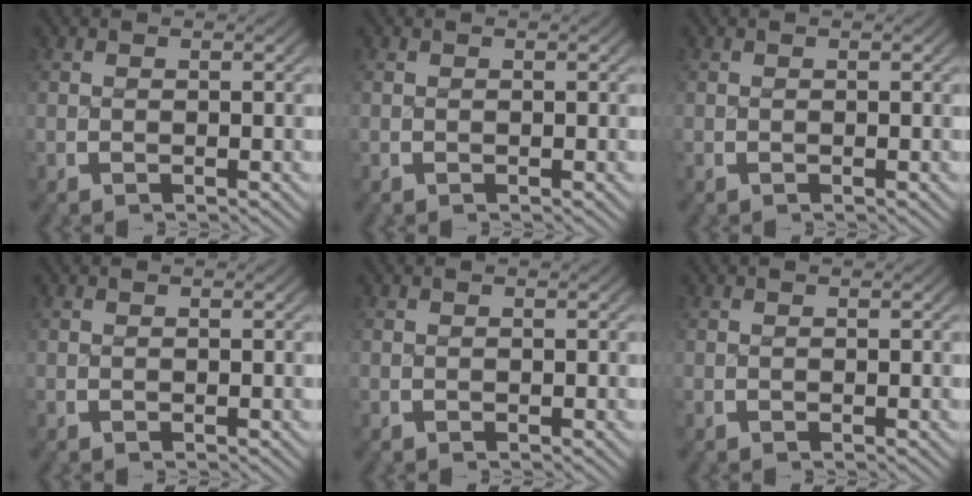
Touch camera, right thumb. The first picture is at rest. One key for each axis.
{"total": 0.0}
{"total": 0.0}
{"total": 0.0}
{"total": 0.0}
{"total": 0.0}